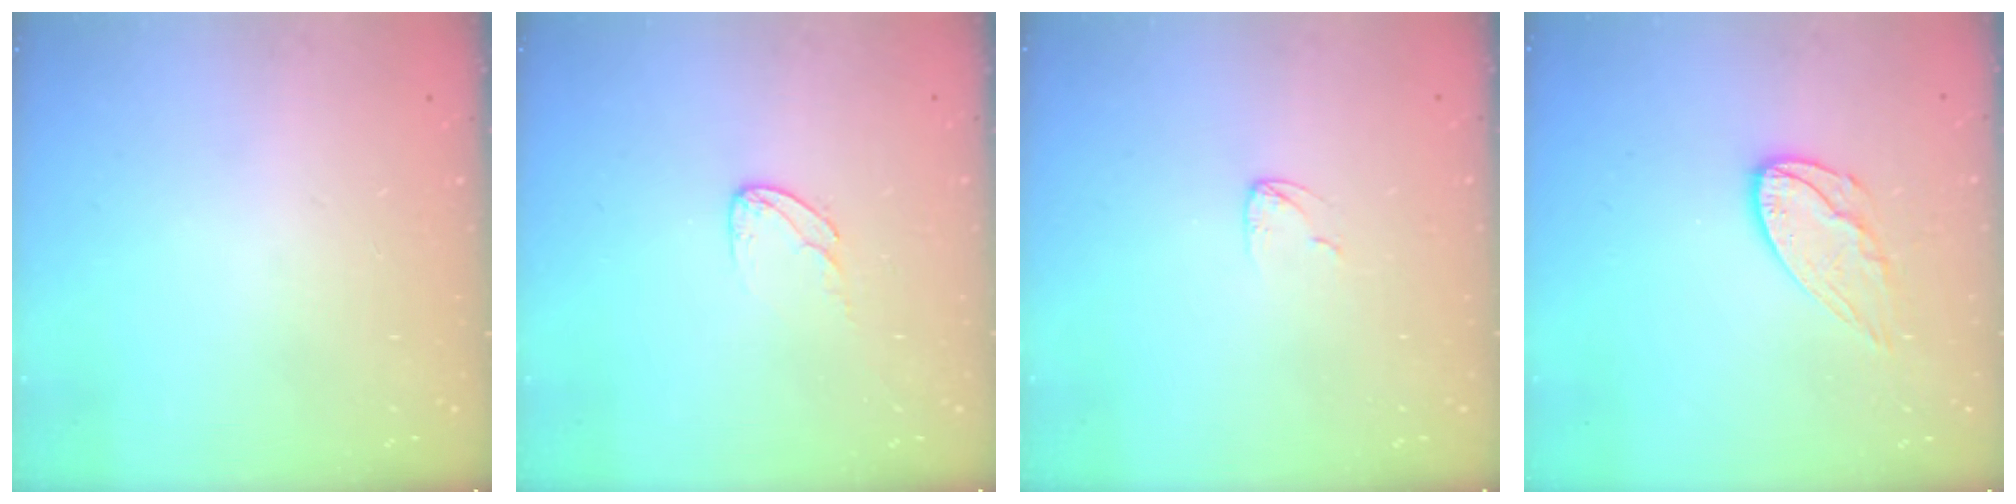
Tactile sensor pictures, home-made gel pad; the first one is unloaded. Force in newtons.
{"total": 4.3, "press": 4.3, "slide": 0.2}
{"total": 2.9, "press": 2.9, "slide": 0.3}
{"total": 9.4, "press": 9.4, "slide": 0.2}